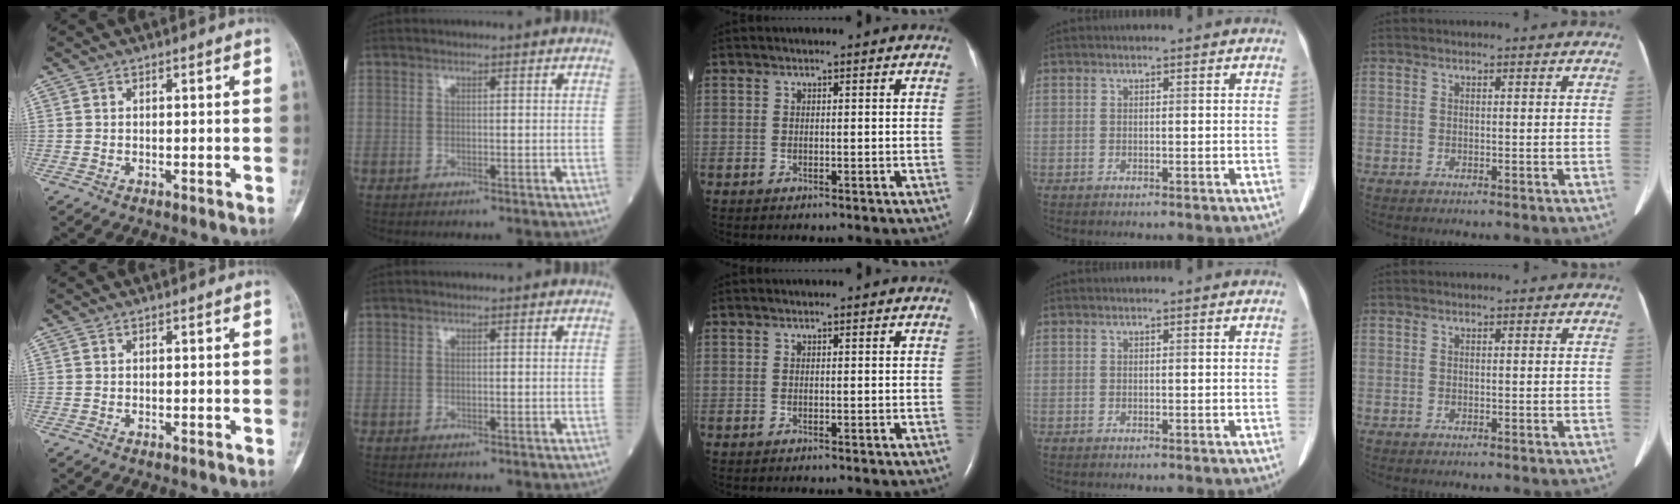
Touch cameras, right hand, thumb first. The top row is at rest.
{}